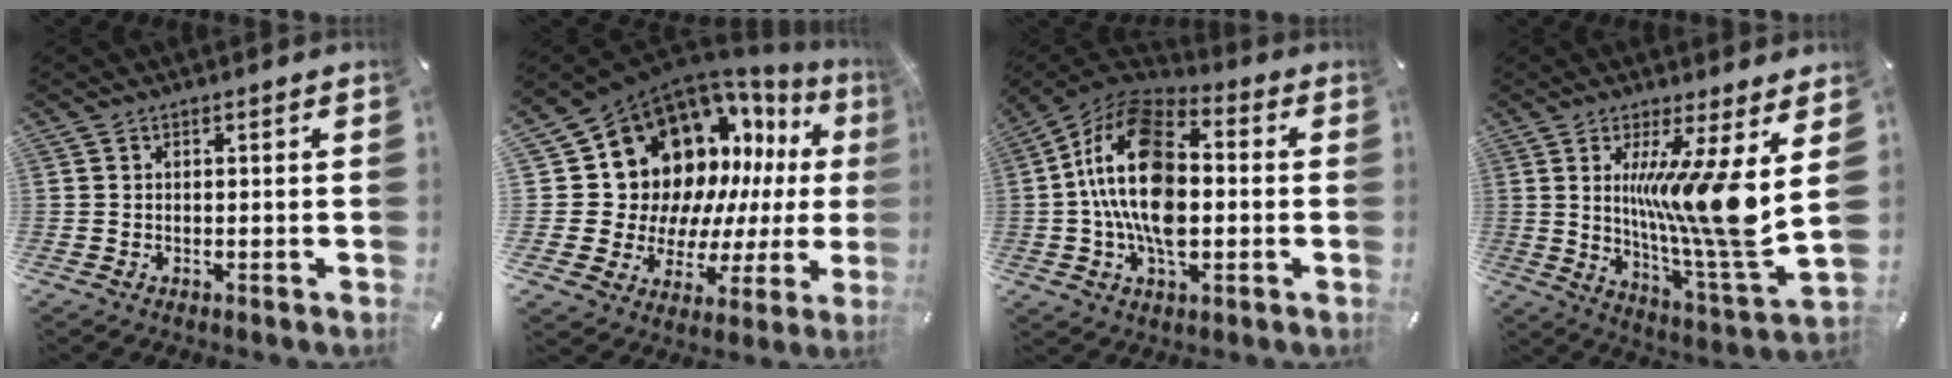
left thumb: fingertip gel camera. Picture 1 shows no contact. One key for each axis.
{"total": 18.5, "fx": 8.2, "fy": 14.0, "fz": 9.0, "tx": -0.154, "ty": -0.094, "tz": 0.176}
{"total": 19.6, "fx": -0.9, "fy": 11.6, "fz": 15.8, "tx": -0.326, "ty": 0.002, "tz": -0.025}
{"total": 17.0, "fx": 4.1, "fy": 0.8, "fz": 16.4, "tx": -0.271, "ty": -0.047, "tz": 0.048}